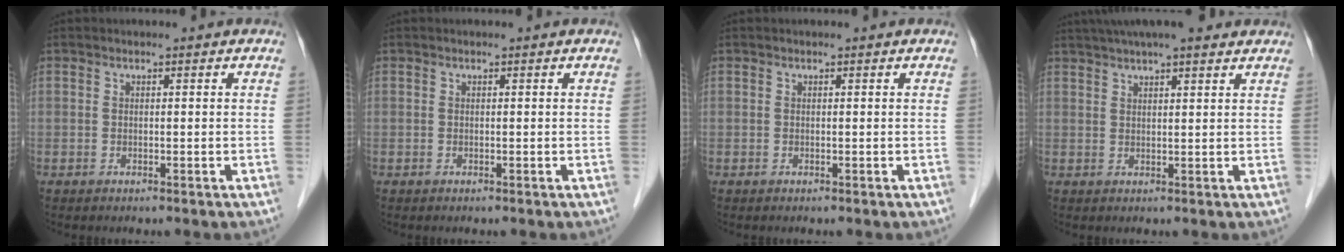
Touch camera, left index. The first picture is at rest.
{"total": 0.0}
{"total": 0.0}
{"total": 7.7, "force": [5.7, 1.1, 5.1], "torque": [-0.081, 0.035, 0.077]}